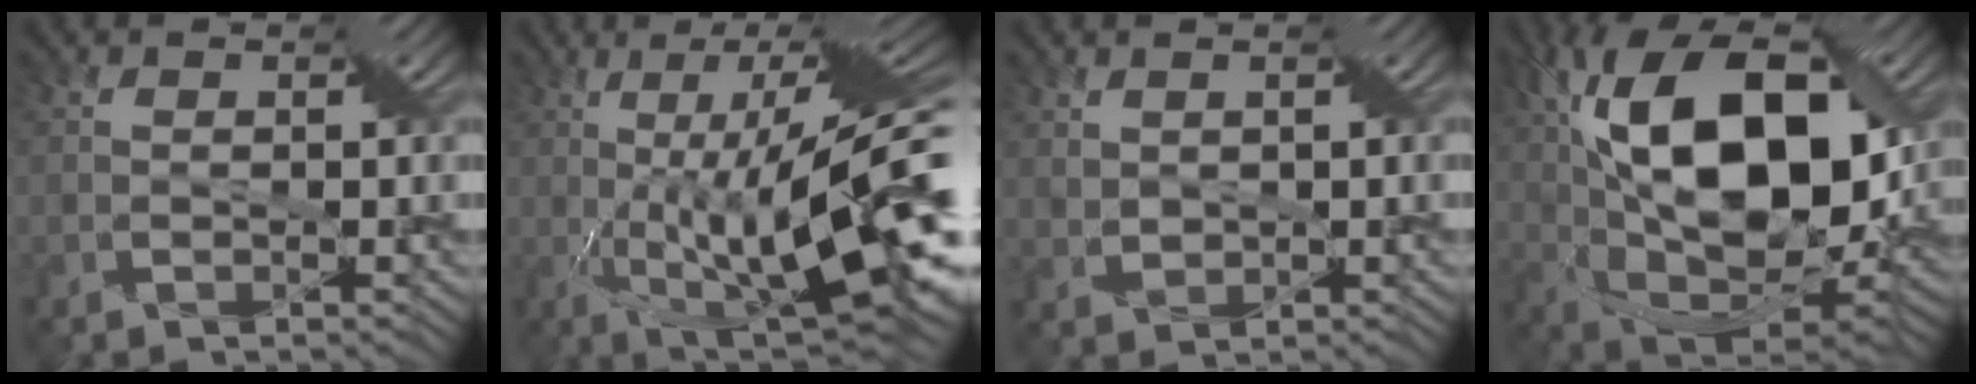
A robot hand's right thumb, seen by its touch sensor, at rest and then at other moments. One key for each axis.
{"total": 16.6, "fx": -0.1, "fy": 2.1, "fz": 16.4, "tx": -0.278, "ty": 0.009, "tz": 0.013}
{"total": 1.6, "fx": 1.4, "fy": 0.6, "fz": 0.6, "tx": -0.036, "ty": -0.004, "tz": 0.036}
{"total": 18.4, "fx": 4.9, "fy": 8.9, "fz": 15.3, "tx": -0.305, "ty": 0.020, "tz": 0.084}